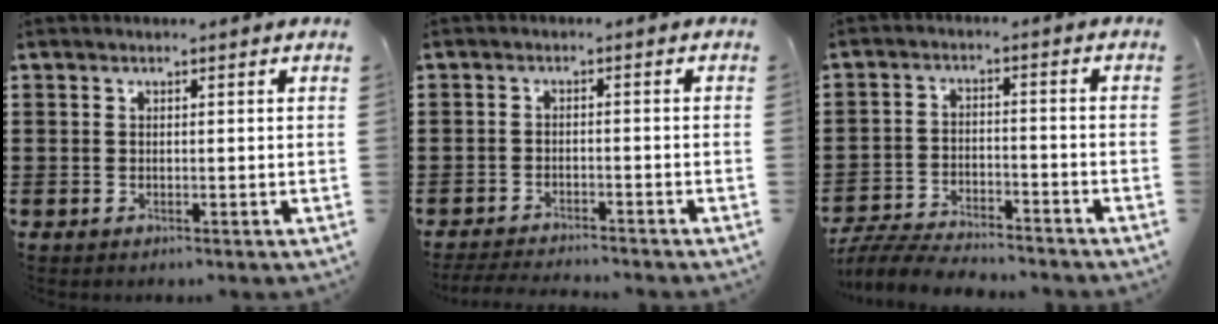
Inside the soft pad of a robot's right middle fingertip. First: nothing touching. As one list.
[{"total": 2.7, "force": [-2.7, 0.1, 0.3], "torque": [-0.014, -0.002, -0.059]}, {"total": 6.1, "force": [-5.9, 0.7, 1.5], "torque": [-0.039, 0.003, -0.118]}]